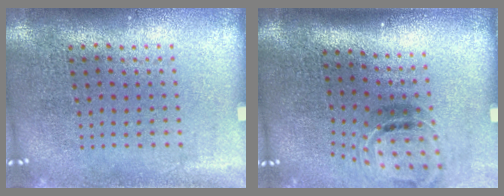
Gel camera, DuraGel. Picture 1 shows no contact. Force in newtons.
{"total": 1.5, "press": 1.0, "slide": 1.1}